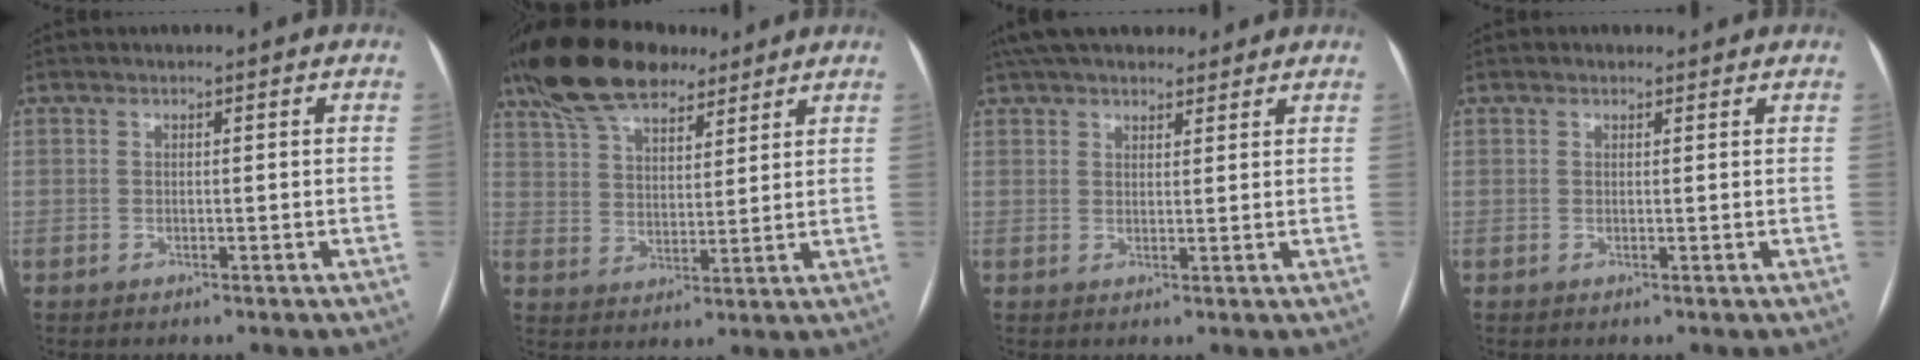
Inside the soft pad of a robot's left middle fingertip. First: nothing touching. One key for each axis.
{"total": 14.8, "fx": 11.4, "fy": 5.5, "fz": 7.6, "tx": -0.151, "ty": 0.037, "tz": 0.204}
{"total": 12.9, "fx": 10.8, "fy": 4.2, "fz": 5.7, "tx": -0.092, "ty": 0.050, "tz": 0.166}
{"total": 1.8, "fx": 1.5, "fy": 0.7, "fz": 0.7, "tx": -0.016, "ty": 0.021, "tz": 0.021}